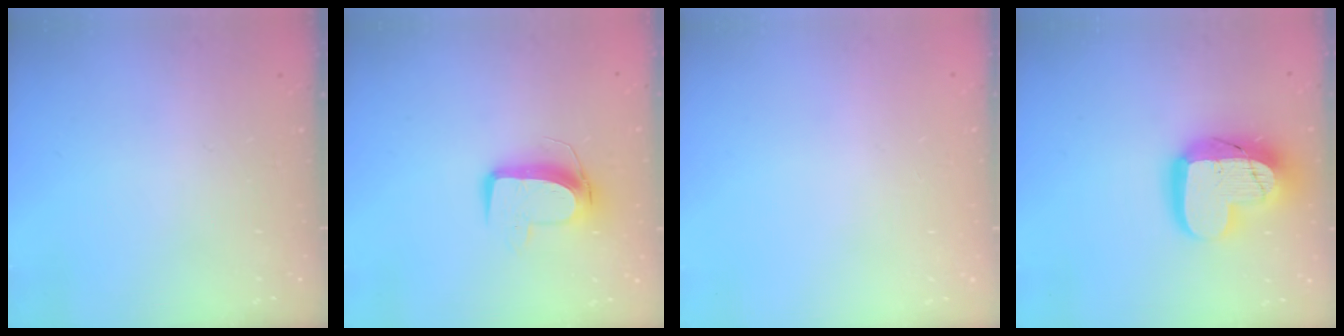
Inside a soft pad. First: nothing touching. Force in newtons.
{"total": 10.5, "press": 10.4, "slide": 0.9}
{"total": 0.0}
{"total": 18.3, "press": 18.2, "slide": 1.4}